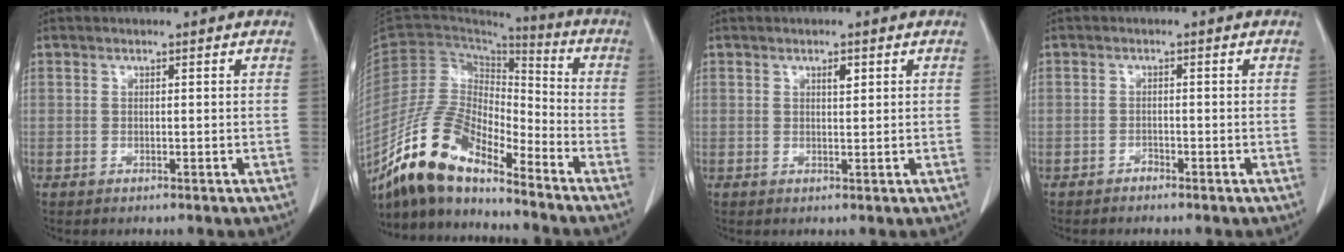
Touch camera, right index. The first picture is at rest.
{"total": 14.6, "force": [-11.9, 4.3, 7.3], "torque": [-0.146, 0.021, -0.227]}
{"total": 1.4, "force": [0.7, 0.4, 1.1], "torque": [-0.018, -0.001, 0.009]}
{"total": 0.8, "force": [-0.8, 0.2, 0.1], "torque": [-0.003, 0.001, -0.016]}